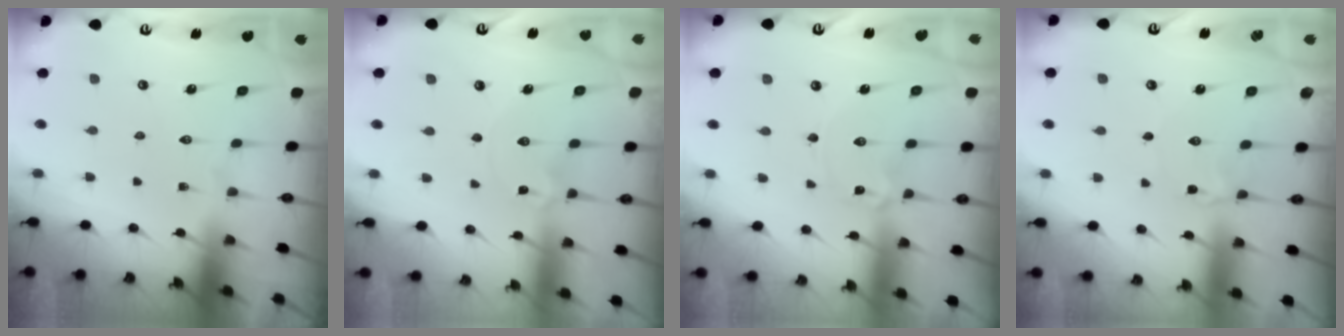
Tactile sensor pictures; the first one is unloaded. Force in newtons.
{"total": 1.8, "press": 1.8, "slide": 0.1}
{"total": 1.1, "press": 1.1, "slide": 0.2}
{"total": 2.5, "press": 2.5, "slide": 0.2}